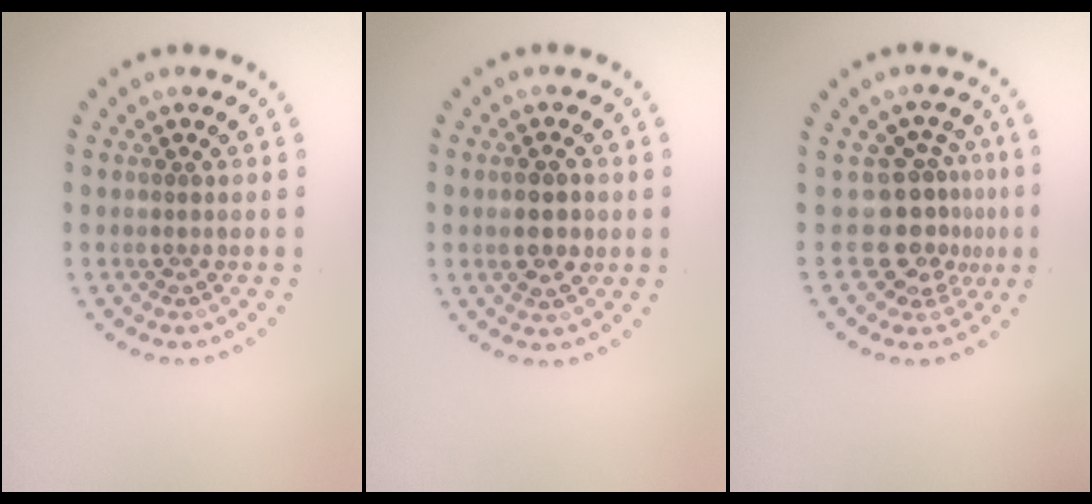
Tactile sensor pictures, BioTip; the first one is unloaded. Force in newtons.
{"total": 2.7, "press": 2.7, "slide": 0.2}
{"total": 3.9, "press": 2.6, "slide": 2.9}